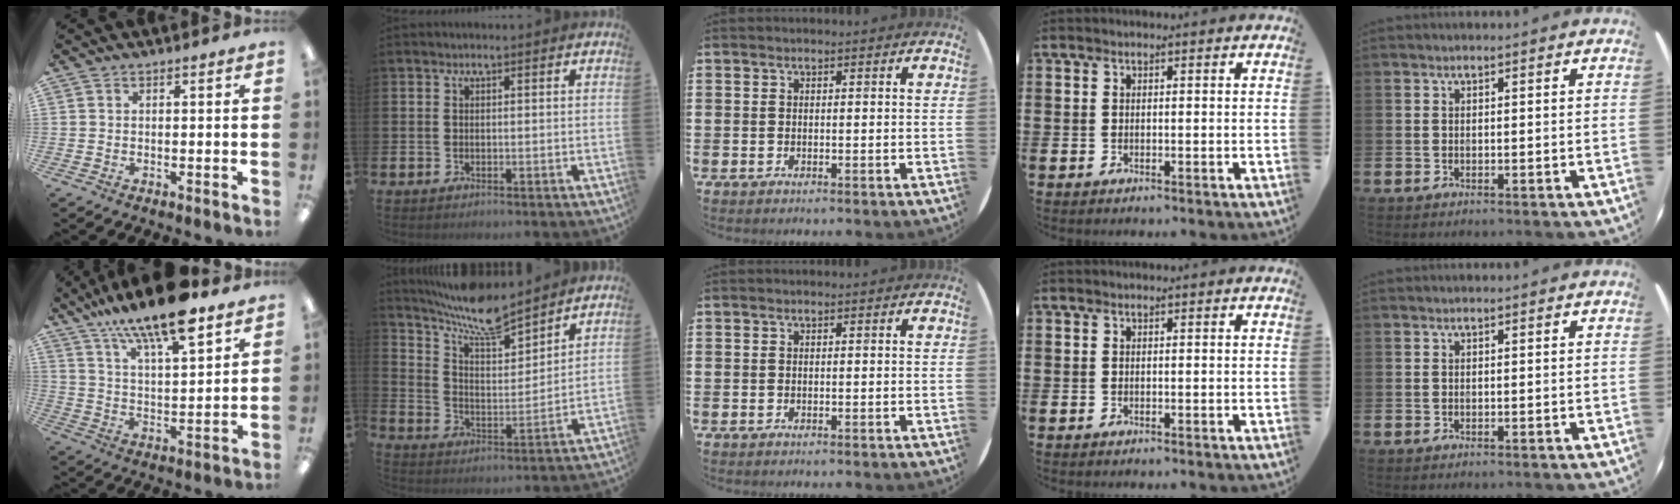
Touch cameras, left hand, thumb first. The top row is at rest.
{"thumb": {"total": 16.4, "force": [12.3, 4.6, 9.8], "torque": [-0.169, -0.068, 0.207]}, "index": {"total": 9.4, "force": [8.7, 1.5, 3.2], "torque": [-0.090, -0.059, 0.154]}}